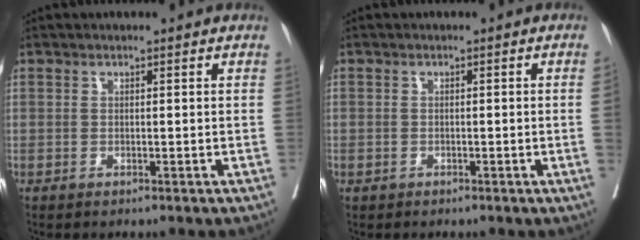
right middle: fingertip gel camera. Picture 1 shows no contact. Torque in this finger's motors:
{"motor_torque": [0.37, -0.34, -0.56, -0.21]}